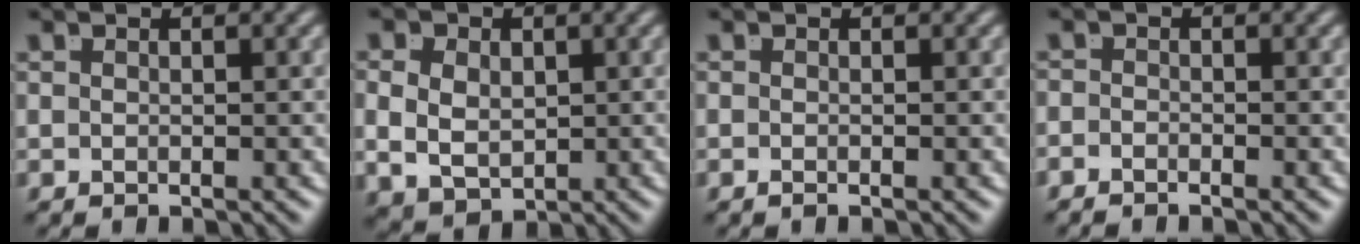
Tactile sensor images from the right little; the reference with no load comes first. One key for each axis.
{"total": 5.8, "fx": -0.7, "fy": 4.8, "fz": 3.3, "tx": -0.071, "ty": -0.030, "tz": 0.003}
{"total": 0.6, "fx": -0.5, "fy": -0.1, "fz": 0.3, "tx": -0.004, "ty": -0.002, "tz": -0.008}
{"total": 1.2, "fx": -1.2, "fy": -0.2, "fz": -0.1, "tx": 0.003, "ty": -0.011, "tz": -0.018}